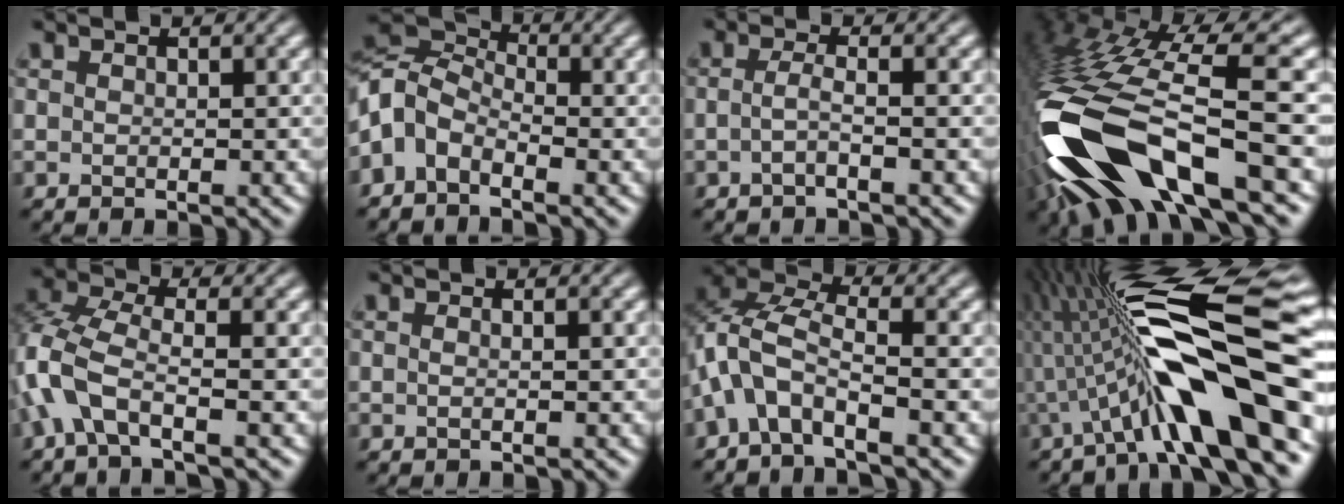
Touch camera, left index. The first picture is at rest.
{"total": 5.2, "force": [-2.0, 3.4, 3.4], "torque": [-0.071, 0.012, -0.062]}
{"total": 1.7, "force": [-0.5, 0.3, 1.5], "torque": [-0.030, 0.001, -0.017]}
{"total": 15.4, "force": [-5.7, 5.7, 13.2], "torque": [-0.271, -0.005, -0.094]}
{"total": 5.3, "force": [-2.3, 2.1, 4.3], "torque": [-0.106, 0.006, -0.061]}
{"total": 1.4, "force": [0.2, 0.7, 1.1], "torque": [-0.005, -0.011, -0.016]}
{"total": 5.5, "force": [-2.6, 2.1, 4.3], "torque": [-0.095, 0.012, -0.065]}
{"total": 13.4, "force": [-2.2, 2.9, 12.9], "torque": [-0.210, 0.027, -0.041]}